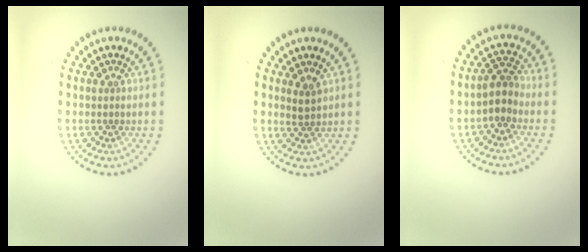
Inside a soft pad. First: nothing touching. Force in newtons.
{"total": 1.3, "press": 1.1, "slide": 0.8}
{"total": 2.3, "press": 2.0, "slide": 1.1}